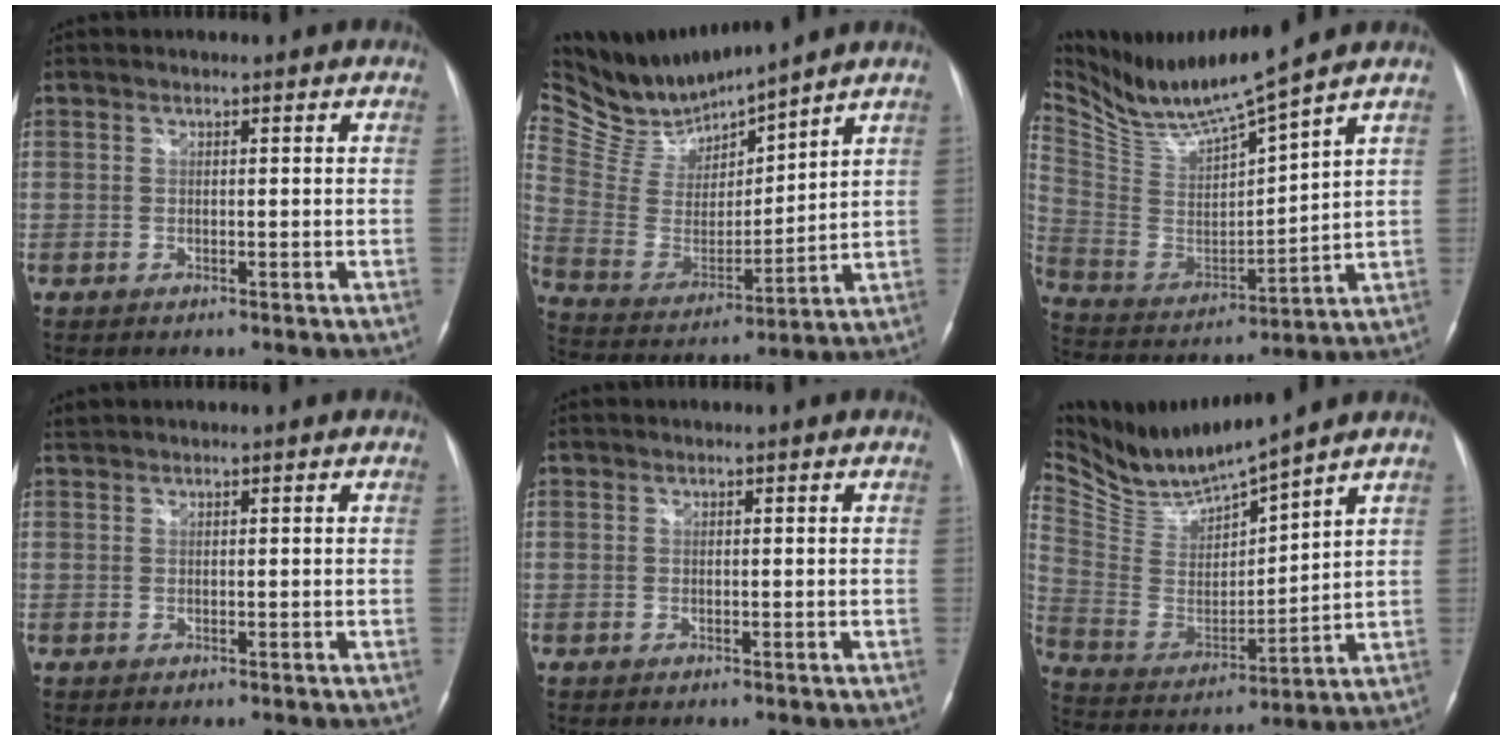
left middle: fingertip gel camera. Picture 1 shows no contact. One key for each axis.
{"total": 13.3, "fx": 12.9, "fy": 0.4, "fz": 3.1, "tx": -0.082, "ty": -0.004, "tz": 0.266}
{"total": 12.6, "fx": 11.4, "fy": -1.3, "fz": 5.1, "tx": -0.110, "ty": -0.012, "tz": 0.228}
{"total": 0.7, "fx": 0.6, "fy": 0.0, "fz": 0.0, "tx": -0.011, "ty": 0.013, "tz": 0.020}
{"total": 0.0}
{"total": 12.4, "fx": 11.7, "fy": -0.1, "fz": 4.3, "tx": -0.097, "ty": -0.010, "tz": 0.237}